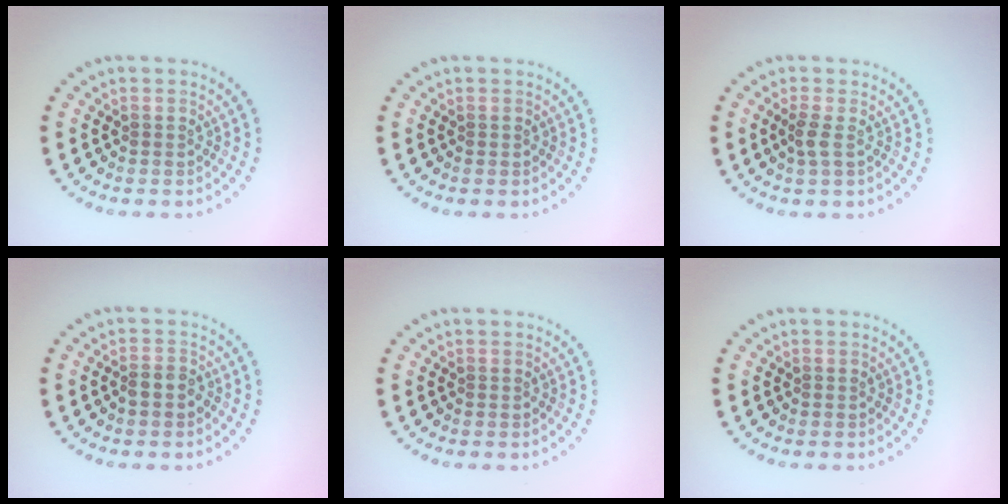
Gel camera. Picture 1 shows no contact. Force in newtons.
{"total": 0.0}
{"total": 1.2, "press": 1.1, "slide": 0.6}
{"total": 1.6, "press": 1.5, "slide": 0.6}
{"total": 0.0}
{"total": 0.0}